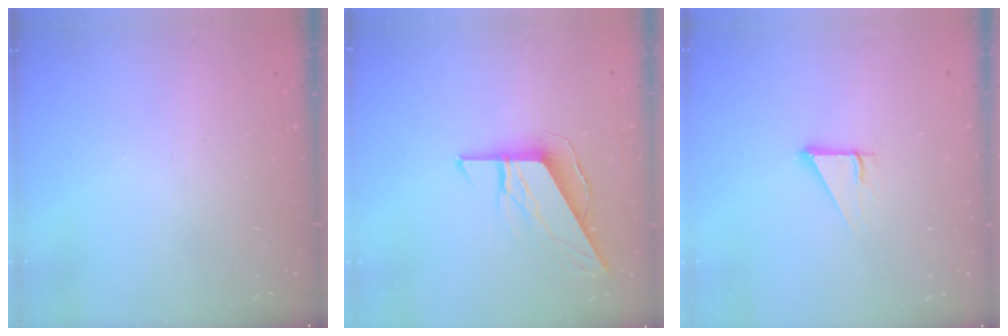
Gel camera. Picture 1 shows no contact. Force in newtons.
{"total": 8.8, "press": 8.8, "slide": 0.5}
{"total": 3.3, "press": 3.3, "slide": 0.2}